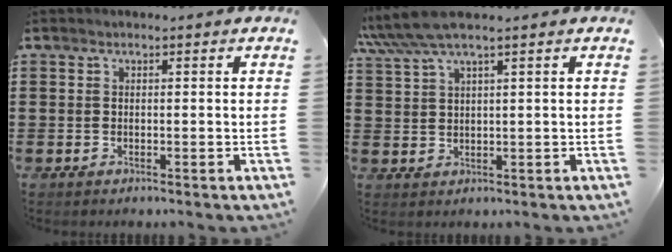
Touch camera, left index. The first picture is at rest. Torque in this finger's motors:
{"motor_torque": [1.63, -0.51, 0.55, 0.21]}